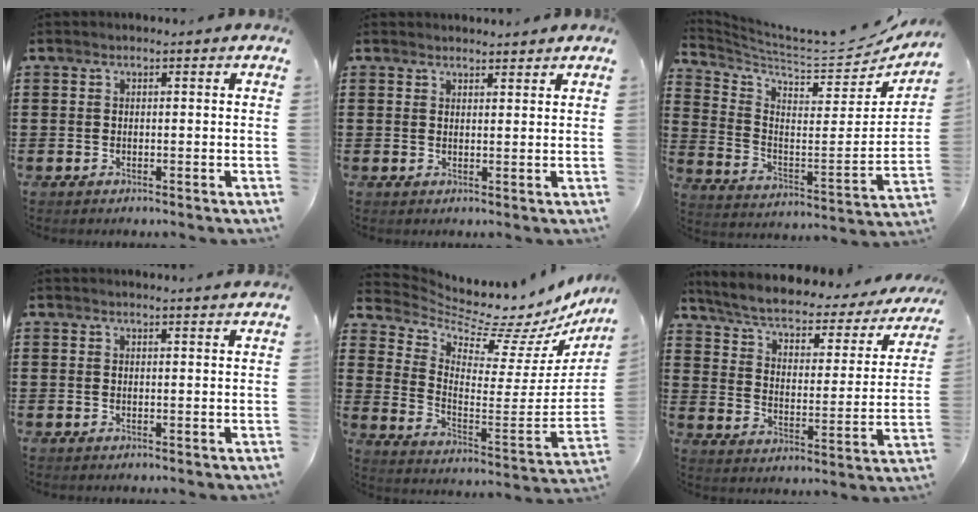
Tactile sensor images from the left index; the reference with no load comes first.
{"total": 1.8, "force": [1.8, 0.2, 0.1], "torque": [-0.006, 0.000, 0.035]}
{"total": 5.9, "force": [5.3, 1.0, 2.4], "torque": [-0.069, -0.057, 0.084]}
{"total": 0.7, "force": [0.6, -0.1, 0.2], "torque": [-0.005, -0.003, 0.012]}
{"total": 5.5, "force": [5.3, 0.8, 1.3], "torque": [-0.040, -0.081, 0.079]}
{"total": 4.3, "force": [2.9, 1.5, 2.9], "torque": [-0.071, -0.024, 0.040]}